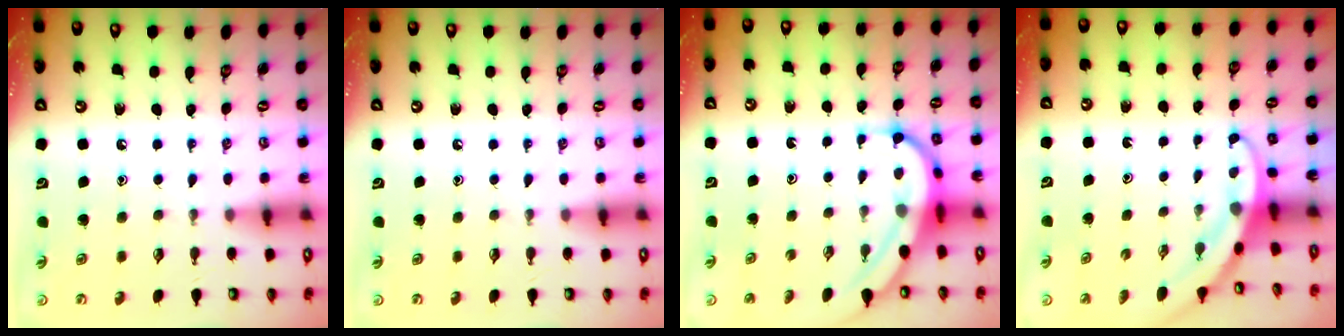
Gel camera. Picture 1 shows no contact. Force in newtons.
{"total": 0.0}
{"total": 6.5, "press": 6.4, "slide": 0.7}
{"total": 3.1, "press": 3.1, "slide": 0.1}